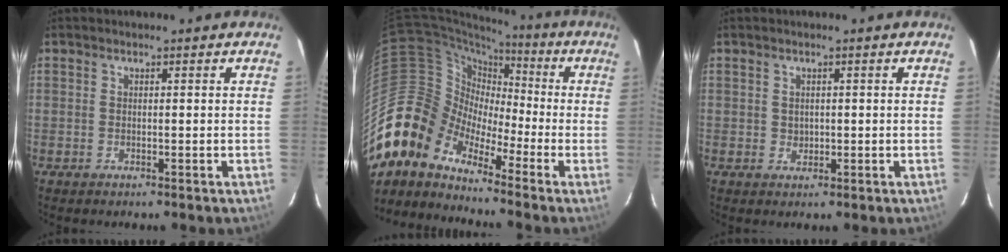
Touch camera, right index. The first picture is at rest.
{"total": 13.3, "force": [-9.3, 8.2, 4.9], "torque": [-0.091, 0.012, -0.199]}
{"total": 1.4, "force": [0.2, 1.3, 0.3], "torque": [0.001, 0.001, 0.005]}